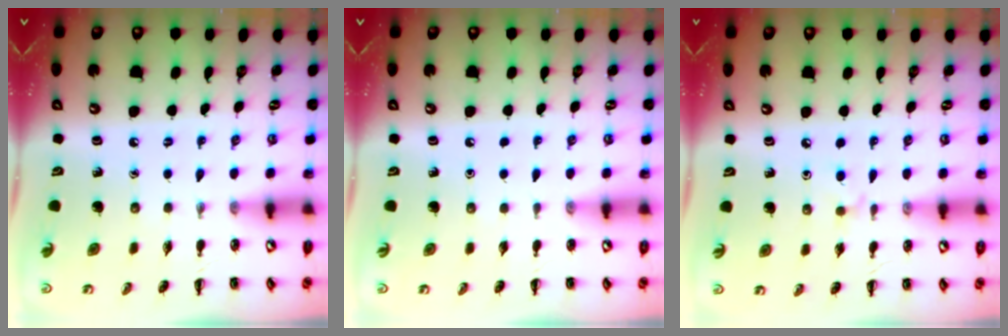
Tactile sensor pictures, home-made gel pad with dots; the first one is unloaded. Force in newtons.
{"total": 0.0}
{"total": 4.8, "press": 4.6, "slide": 1.5}